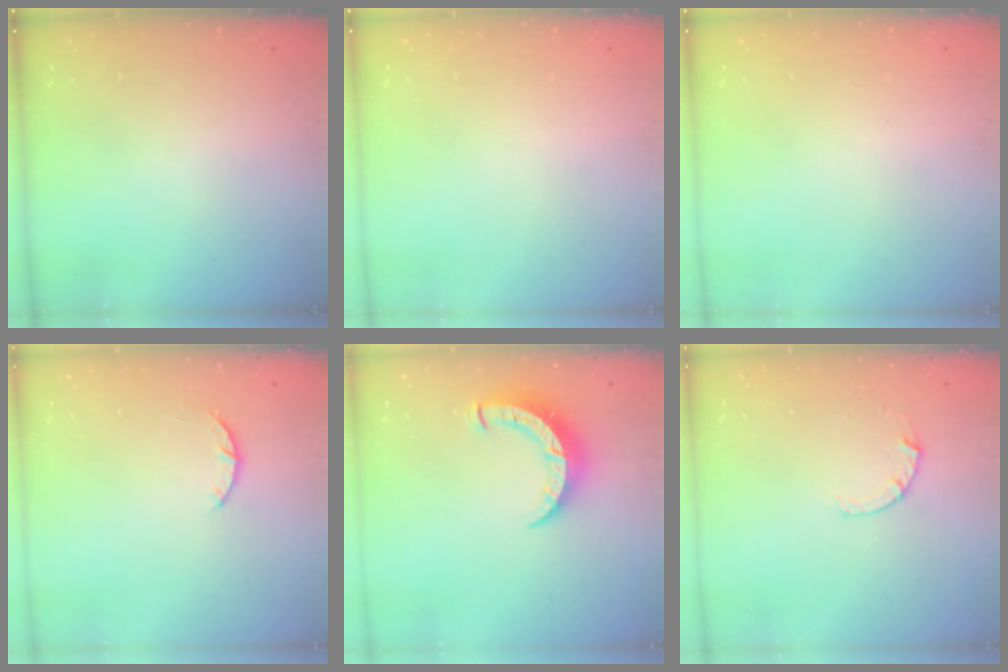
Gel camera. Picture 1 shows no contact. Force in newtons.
{"total": 0.0}
{"total": 0.0}
{"total": 3.0, "press": 2.9, "slide": 0.5}
{"total": 8.3, "press": 8.3, "slide": 1.0}
{"total": 4.5, "press": 4.4, "slide": 0.5}